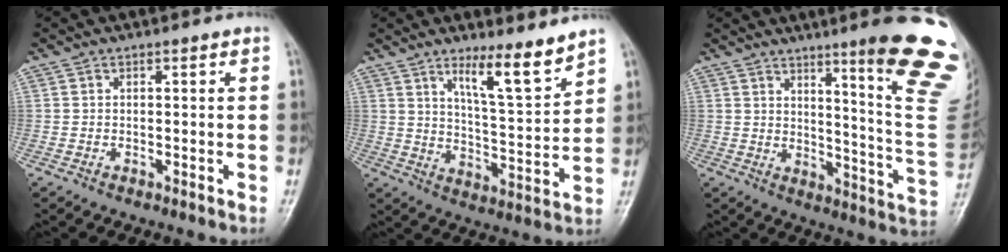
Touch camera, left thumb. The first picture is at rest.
{"total": 10.0, "force": [7.2, 1.4, 6.7], "torque": [-0.102, -0.065, 0.127]}
{"total": 22.0, "force": [12.2, 2.1, 18.2], "torque": [-0.196, -0.074, 0.163]}